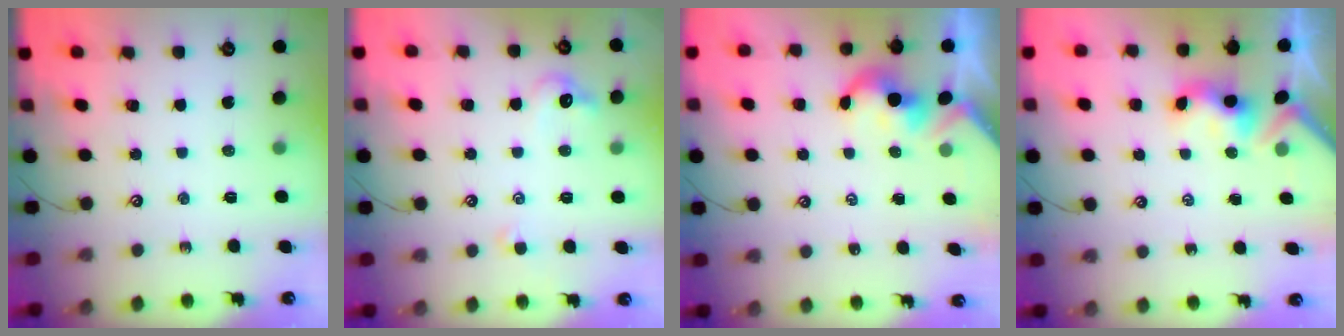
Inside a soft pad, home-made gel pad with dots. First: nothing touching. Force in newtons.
{"total": 2.6, "press": 2.5, "slide": 0.5}
{"total": 2.3, "press": 2.3, "slide": 0.3}
{"total": 3.0, "press": 2.9, "slide": 0.6}